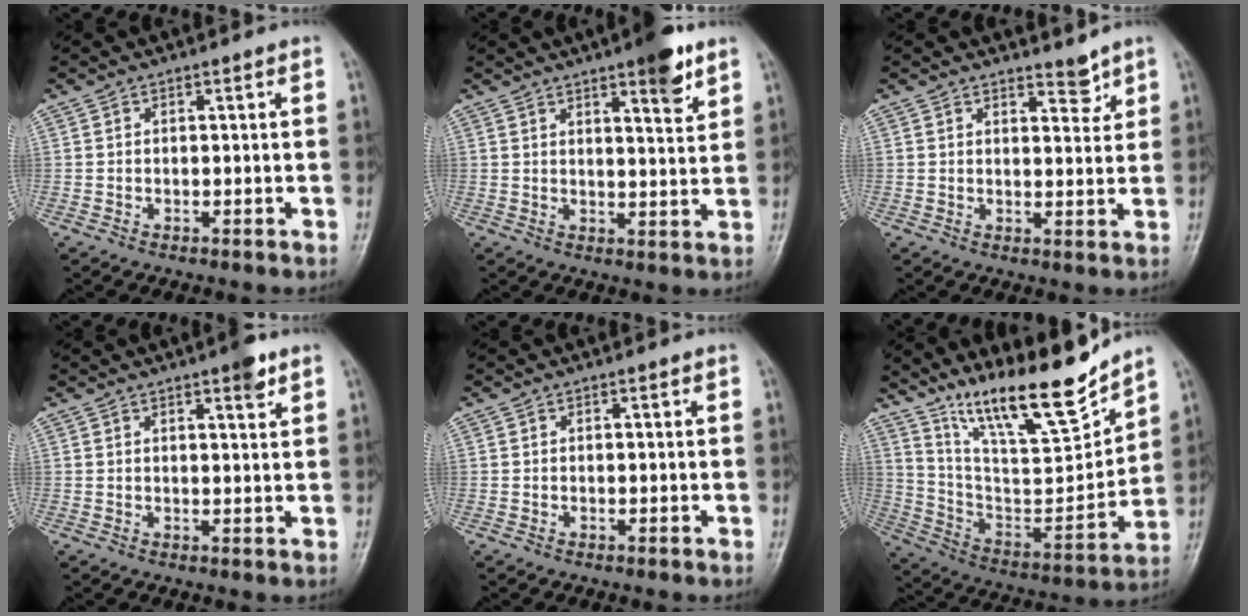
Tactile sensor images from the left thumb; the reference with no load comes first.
{"total": 7.4, "force": [4.7, 1.6, 5.5], "torque": [-0.068, -0.026, 0.065]}
{"total": 2.7, "force": [2.4, 0.9, 1.0], "torque": [-0.003, -0.022, 0.039]}
{"total": 4.1, "force": [2.7, 0.8, 3.0], "torque": [-0.038, -0.015, 0.037]}
{"total": 0.0}
{"total": 20.5, "force": [16.1, 3.9, 12.1], "torque": [-0.162, -0.095, 0.288]}